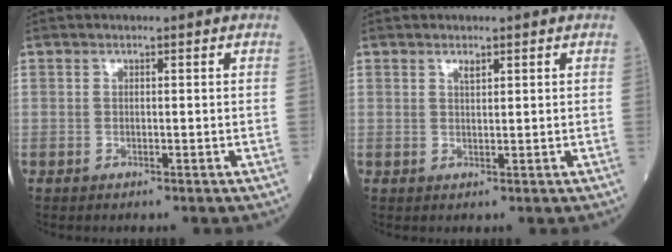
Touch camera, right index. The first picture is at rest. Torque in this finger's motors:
{"motor_torque": [-0.01, 0.00, -0.01, 0.00]}